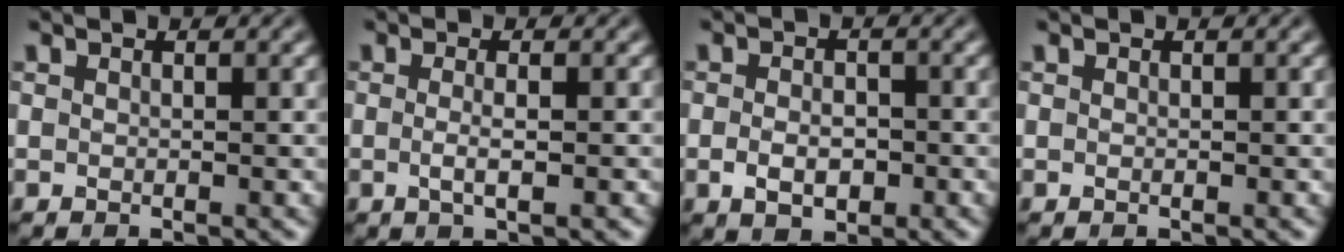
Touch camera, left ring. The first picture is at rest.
{"total": 2.0, "force": [-0.2, 0.6, 1.9], "torque": [-0.035, -0.004, -0.007]}
{"total": 2.7, "force": [-0.7, 1.7, 2.0], "torque": [-0.034, -0.002, -0.012]}
{"total": 0.0}